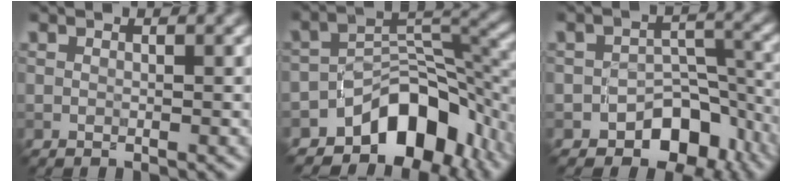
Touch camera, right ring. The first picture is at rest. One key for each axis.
{"total": 9.3, "fx": -5.5, "fy": 5.3, "fz": 5.3, "tx": -0.058, "ty": -0.001, "tz": -0.089}
{"total": 6.2, "fx": -3.8, "fy": 3.8, "fz": 3.0, "tx": -0.017, "ty": 0.001, "tz": -0.059}